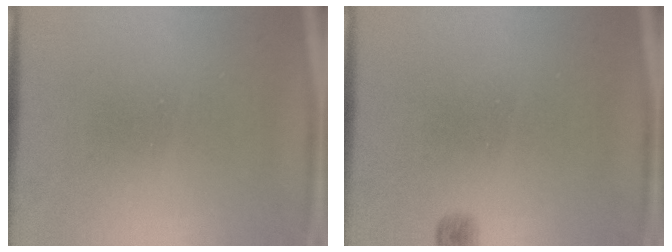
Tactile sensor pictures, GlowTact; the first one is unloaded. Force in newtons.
{"total": 1.3}